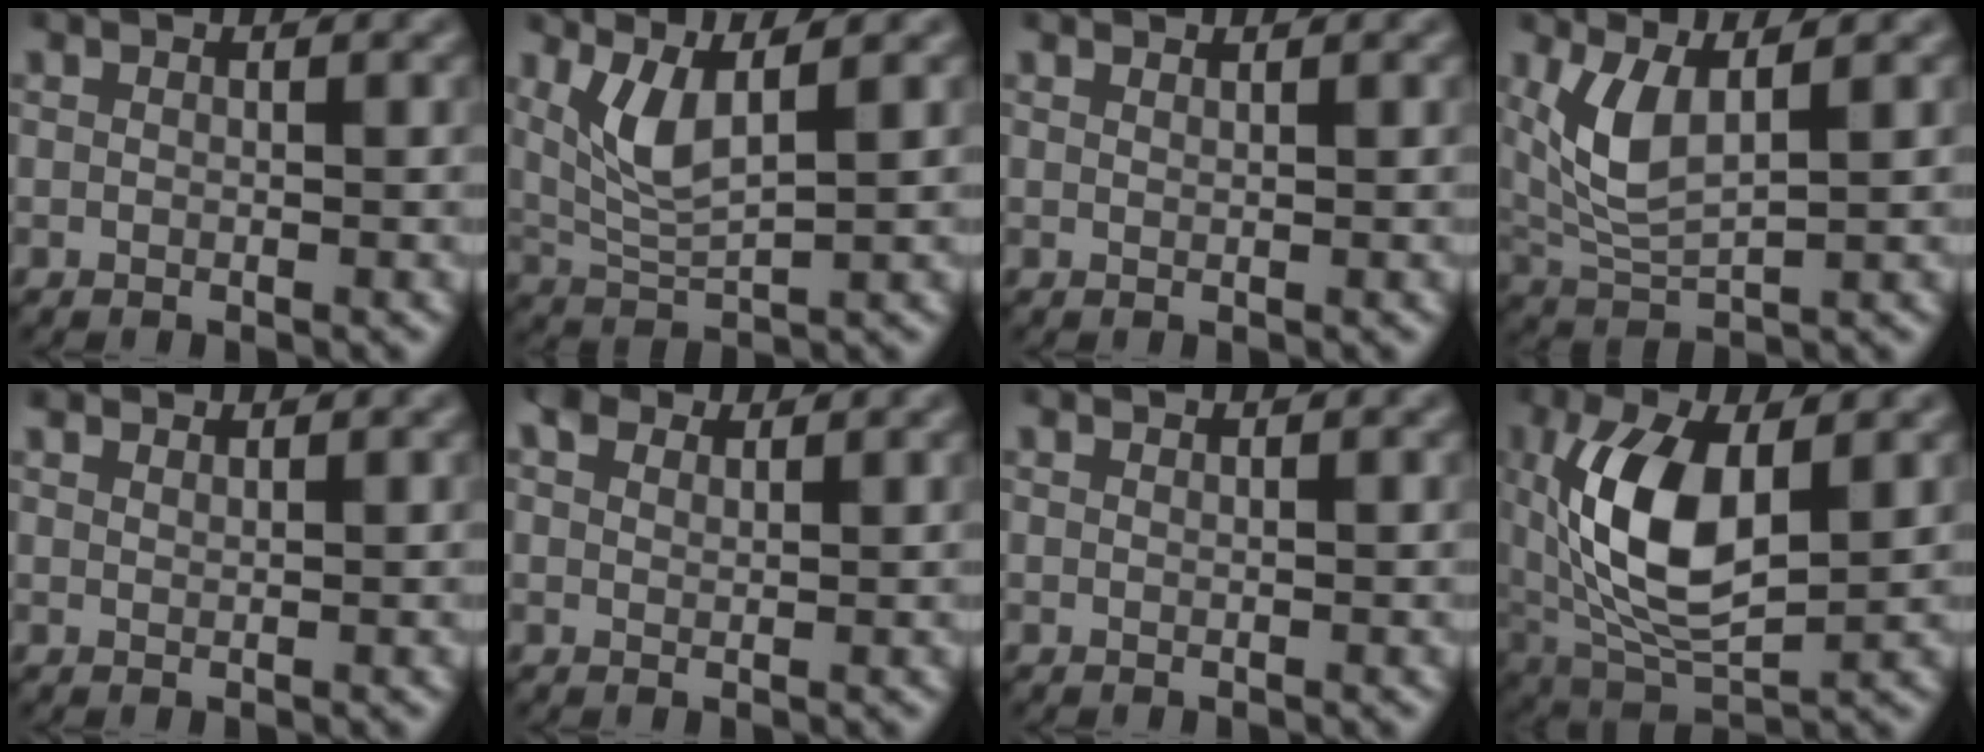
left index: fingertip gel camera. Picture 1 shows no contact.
{"total": 4.2, "force": [1.7, 1.2, 3.7], "torque": [-0.086, -0.009, 0.039]}
{"total": 0.6, "force": [0.6, -0.1, 0.1], "torque": [0.000, -0.004, 0.006]}
{"total": 4.7, "force": [1.5, 1.7, 4.1], "torque": [-0.101, -0.007, 0.035]}
{"total": 1.5, "force": [1.4, 0.0, 0.3], "torque": [-0.008, 0.002, 0.021]}
{"total": 2.3, "force": [1.6, 1.3, 1.0], "torque": [-0.026, 0.006, 0.027]}
{"total": 0.0}
{"total": 9.8, "force": [1.4, 4.8, 8.4], "torque": [-0.177, -0.005, 0.025]}